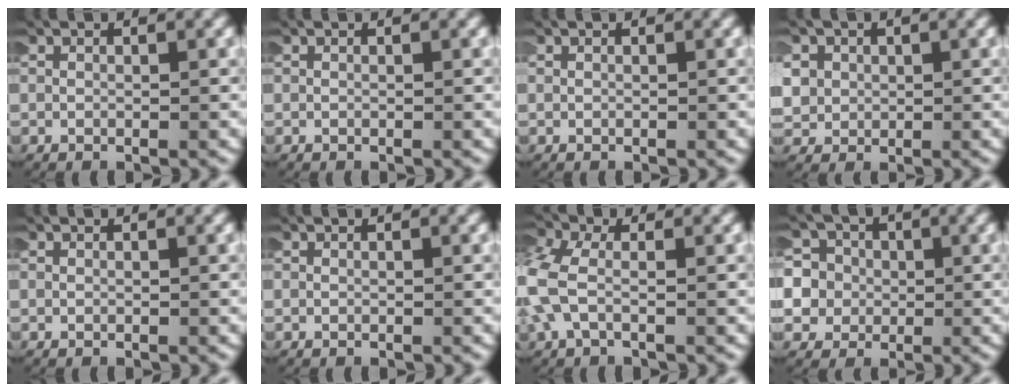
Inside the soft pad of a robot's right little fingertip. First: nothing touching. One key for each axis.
{"total": 0.0}
{"total": 0.0}
{"total": 4.1, "fx": 0.7, "fy": 3.7, "fz": 1.7, "tx": -0.060, "ty": -0.004, "tz": 0.011}
{"total": 0.0}
{"total": 0.0}
{"total": 3.9, "fx": 0.1, "fy": 2.8, "fz": 2.7, "tx": -0.092, "ty": -0.009, "tz": -0.001}
{"total": 10.2, "fx": -1.3, "fy": 9.7, "fz": 2.8, "tx": -0.123, "ty": -0.036, "tz": -0.029}